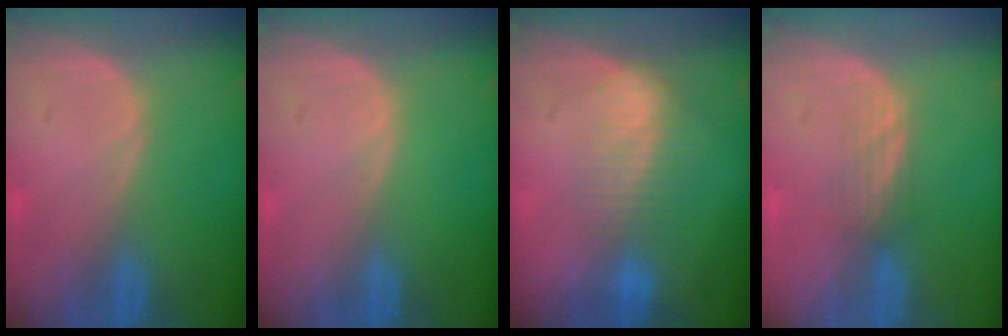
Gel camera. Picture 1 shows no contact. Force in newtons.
{"total": 0.0}
{"total": 7.2, "press": 6.1, "slide": 3.8}
{"total": 2.3, "press": 2.2, "slide": 0.5}